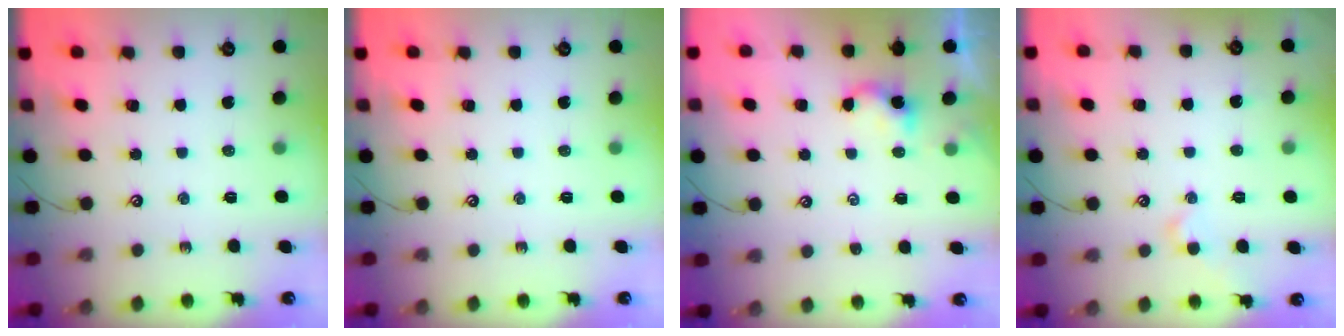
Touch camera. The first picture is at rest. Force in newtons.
{"total": 0.0}
{"total": 1.1, "press": 1.0, "slide": 0.3}
{"total": 0.0}